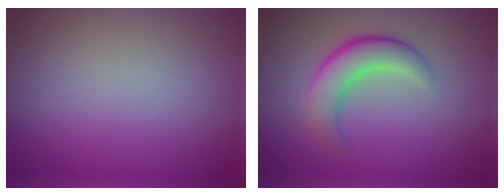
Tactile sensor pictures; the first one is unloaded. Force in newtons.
{"total": 4.6, "press": 4.5, "slide": 0.3}